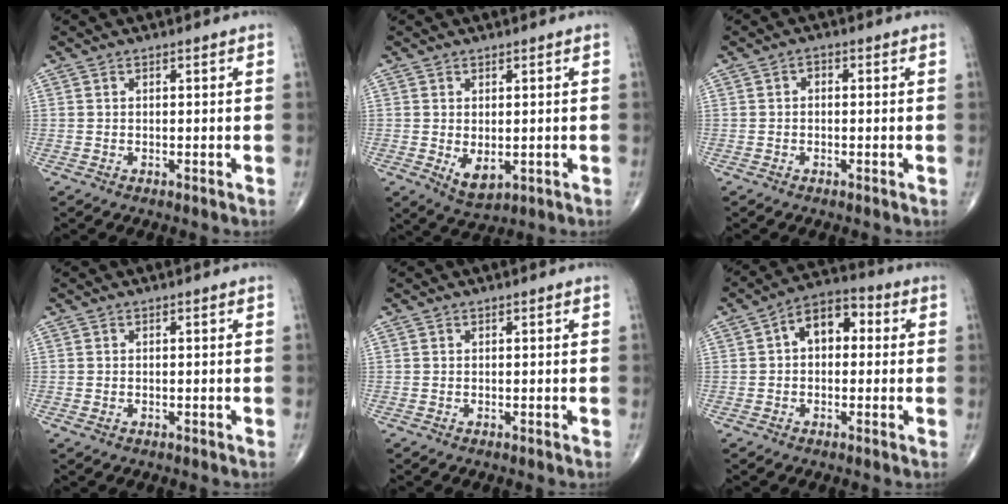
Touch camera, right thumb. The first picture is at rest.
{"total": 4.5, "force": [-0.6, 2.6, 3.6], "torque": [-0.049, -0.007, 0.006]}
{"total": 1.3, "force": [0.0, 1.0, 0.9], "torque": [-0.006, 0.006, -0.006]}
{"total": 0.7, "force": [-0.2, 0.6, 0.5], "torque": [-0.009, 0.008, 0.002]}
{"total": 0.0}
{"total": 8.6, "force": [1.2, 5.6, 6.4], "torque": [-0.075, 0.029, 0.008]}